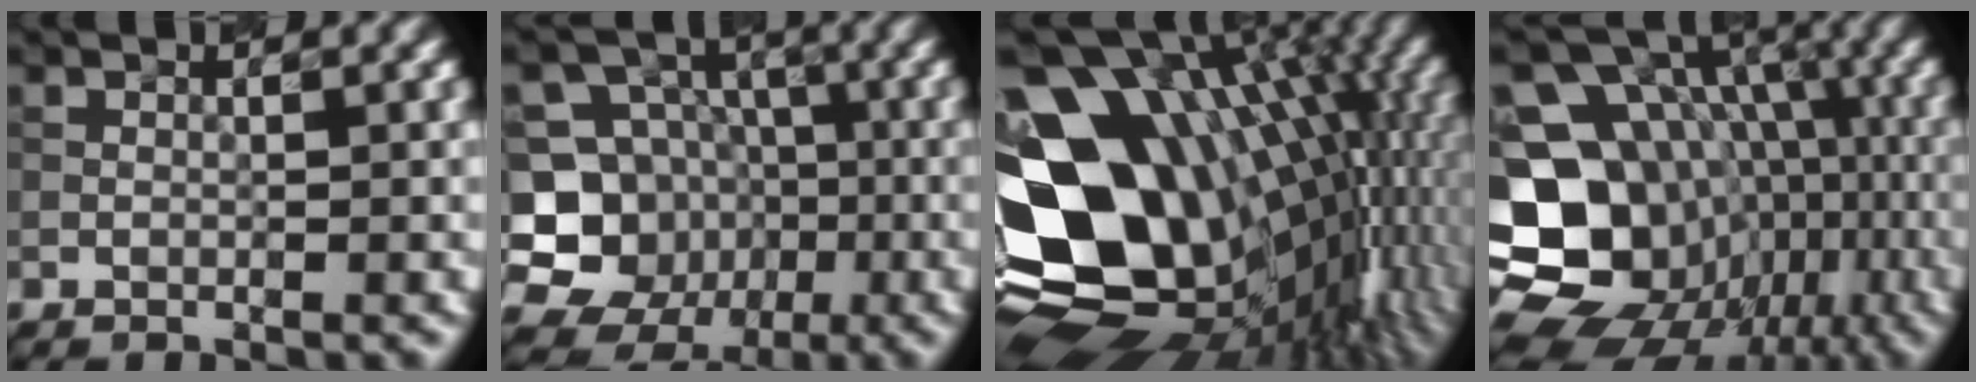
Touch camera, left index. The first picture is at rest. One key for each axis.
{"total": 12.9, "fx": -4.2, "fy": 11.9, "fz": 3.0, "tx": -0.088, "ty": -0.008, "tz": -0.073}
{"total": 18.3, "fx": -0.2, "fy": 12.9, "fz": 12.9, "tx": -0.236, "ty": -0.011, "tz": 0.018}
{"total": 17.9, "fx": -5.8, "fy": 14.7, "fz": 8.5, "tx": -0.175, "ty": -0.003, "tz": -0.086}